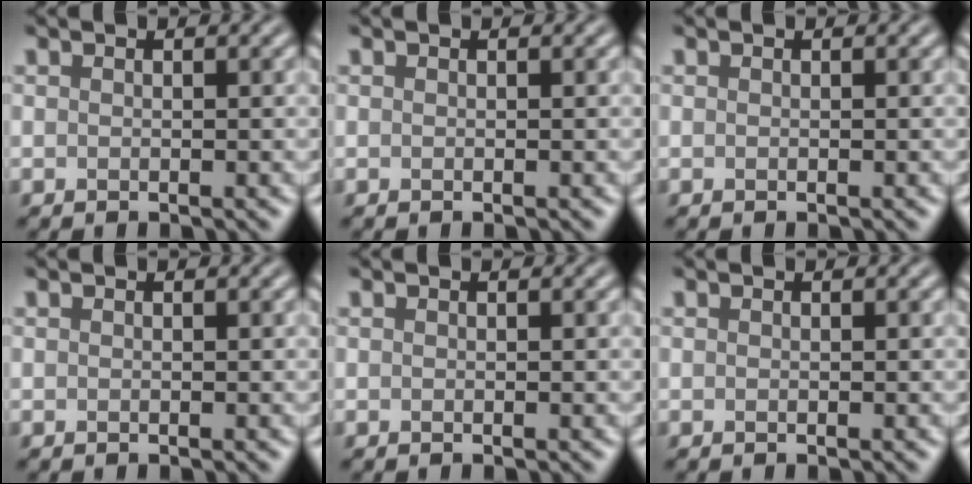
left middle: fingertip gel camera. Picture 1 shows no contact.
{"total": 0.0}
{"total": 0.0}
{"total": 0.0}
{"total": 0.0}
{"total": 0.0}